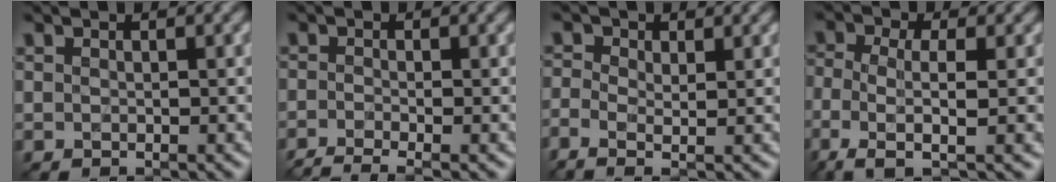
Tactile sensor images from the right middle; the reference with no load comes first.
{"total": 2.8, "force": [-2.1, 0.5, 1.8], "torque": [-0.032, -0.009, -0.049]}
{"total": 2.6, "force": [-0.4, 1.3, 2.2], "torque": [-0.056, -0.007, -0.012]}
{"total": 5.7, "force": [-2.1, 1.6, 5.0], "torque": [-0.105, -0.005, -0.049]}